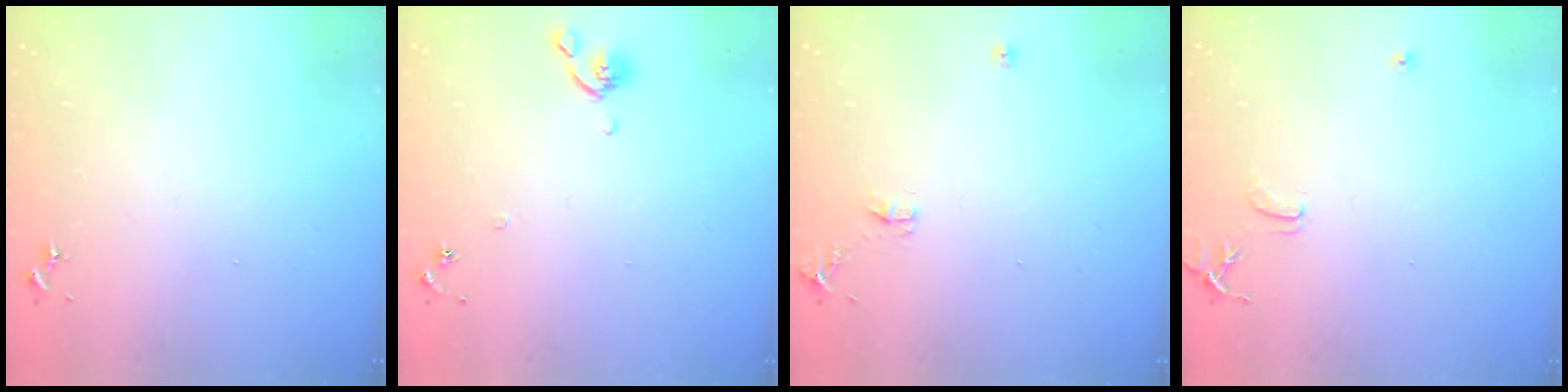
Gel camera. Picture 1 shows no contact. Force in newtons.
{"total": 6.2, "press": 6.2, "slide": 0.8}
{"total": 6.9, "press": 6.9, "slide": 0.9}
{"total": 7.9, "press": 7.9, "slide": 0.7}